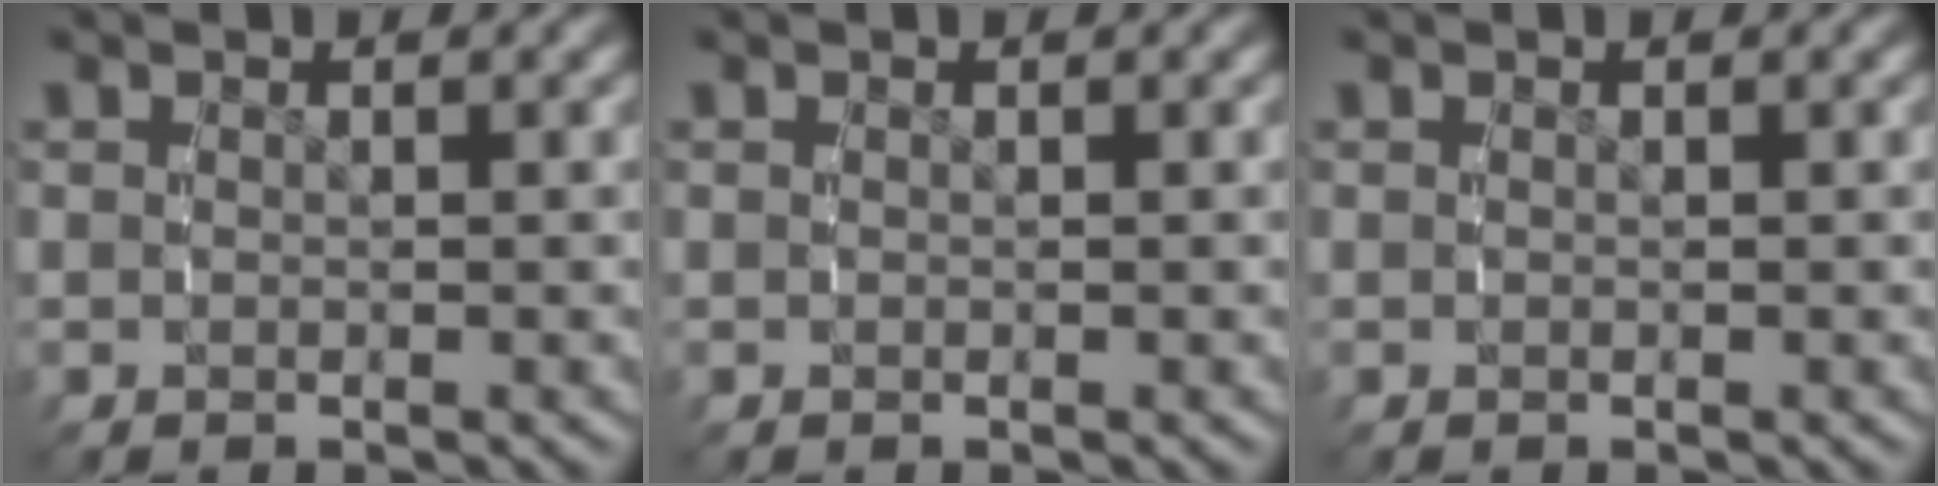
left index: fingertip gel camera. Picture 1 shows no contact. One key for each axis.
{"total": 0.0}
{"total": 0.0}